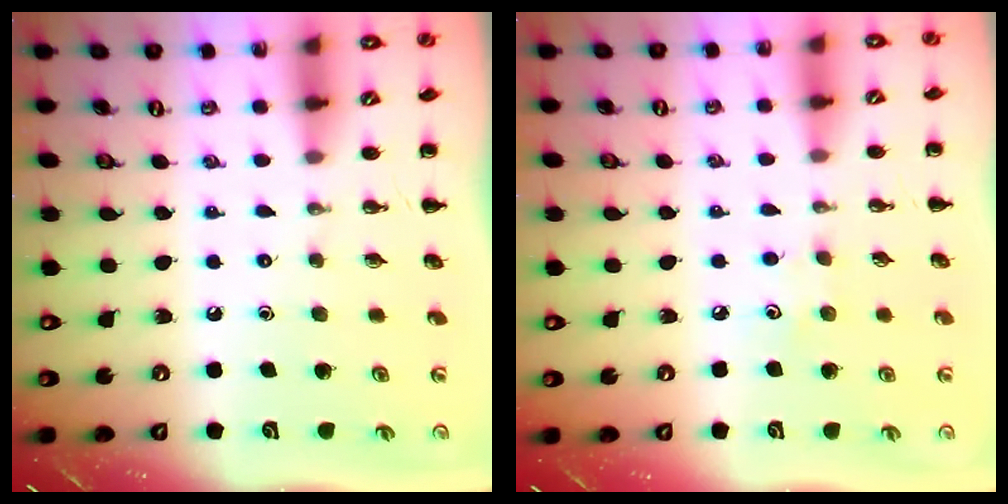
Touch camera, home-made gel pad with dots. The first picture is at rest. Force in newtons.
{"total": 3.0, "press": 2.9, "slide": 0.8}